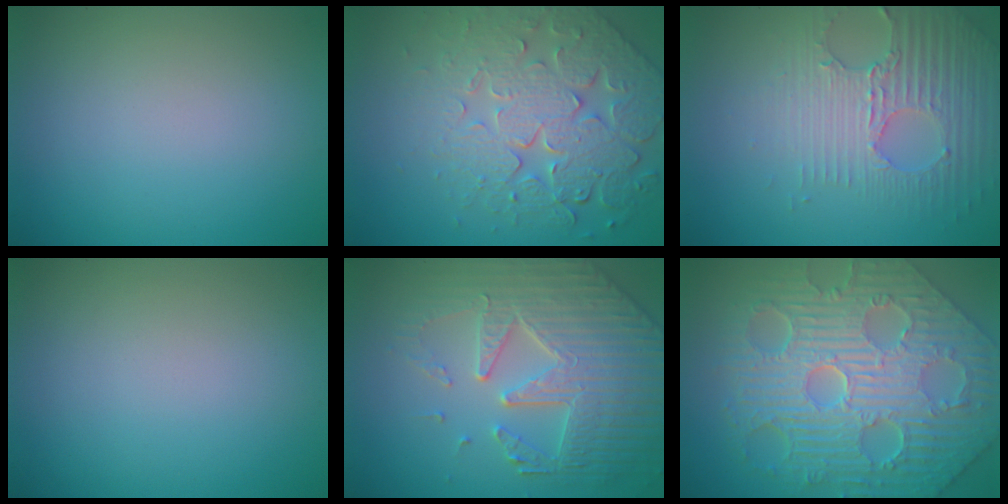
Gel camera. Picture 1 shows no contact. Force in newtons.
{"total": 7.7, "press": 5.8, "slide": 5.1}
{"total": 3.9, "press": 3.8, "slide": 1.1}
{"total": 0.0}
{"total": 7.0, "press": 5.7, "slide": 4.2}
{"total": 12.1, "press": 8.1, "slide": 9.0}